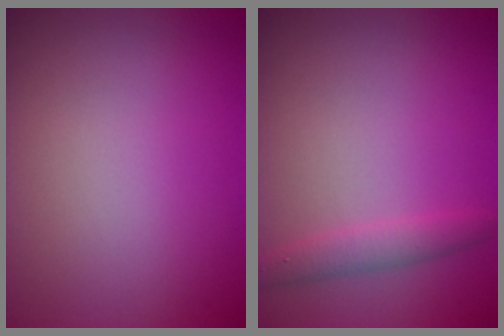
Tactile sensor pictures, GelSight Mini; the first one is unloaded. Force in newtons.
{"total": 1.8, "press": 1.8, "slide": 0.1}